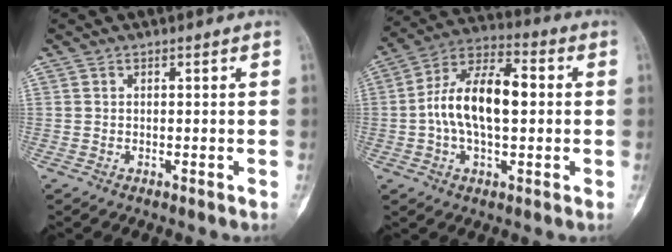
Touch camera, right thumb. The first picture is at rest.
{"total": 15.2, "force": [0.3, 7.9, 13.0], "torque": [-0.225, 0.033, -0.005]}